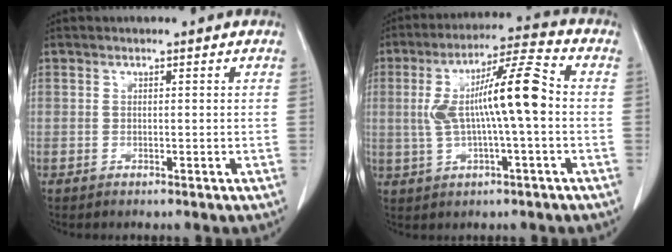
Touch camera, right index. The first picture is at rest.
{"total": 11.8, "force": [0.2, 1.1, 11.7], "torque": [-0.211, 0.026, 0.003]}